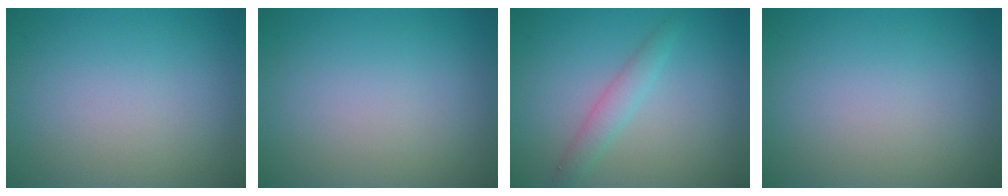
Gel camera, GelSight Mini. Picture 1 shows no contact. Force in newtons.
{"total": 0.0}
{"total": 2.5, "press": 2.5, "slide": 0.1}
{"total": 0.0}